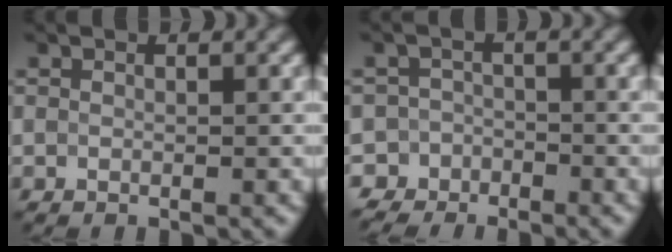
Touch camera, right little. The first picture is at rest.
{"total": 4.2, "force": [-3.4, 1.9, -1.5], "torque": [0.050, 0.002, -0.053]}